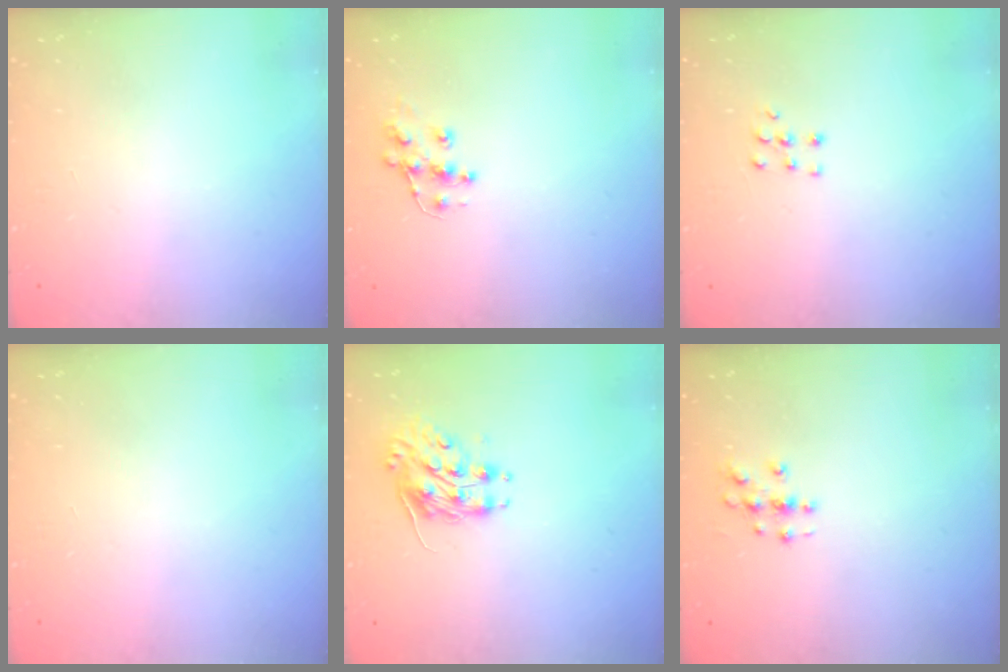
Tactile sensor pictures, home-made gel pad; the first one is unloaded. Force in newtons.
{"total": 8.8, "press": 8.8, "slide": 0.6}
{"total": 4.6, "press": 4.5, "slide": 0.5}
{"total": 0.0}
{"total": 8.2, "press": 8.1, "slide": 0.3}
{"total": 3.0, "press": 3.0, "slide": 0.3}